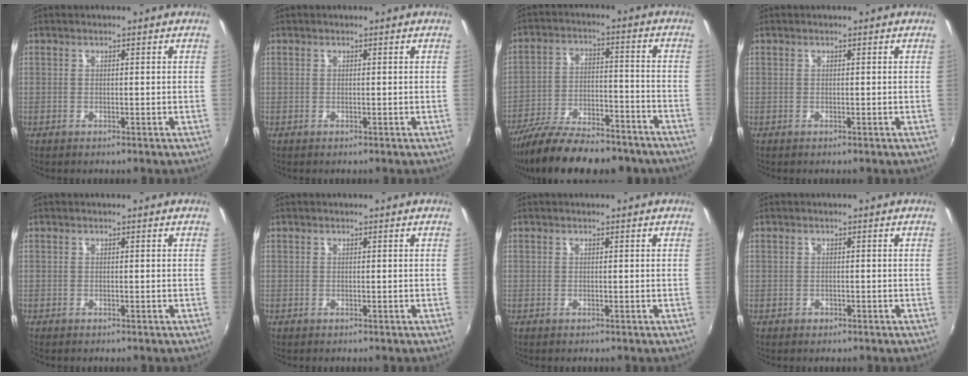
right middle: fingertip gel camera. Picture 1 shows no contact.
{"total": 0.0}
{"total": 21.5, "force": [-17.5, 6.4, 10.8], "torque": [-0.204, -0.030, -0.262]}
{"total": 0.0}
{"total": 0.0}
{"total": 0.0}
{"total": 0.0}
{"total": 0.8, "force": [-0.6, 0.6, 0.1], "torque": [-0.002, 0.000, -0.007]}